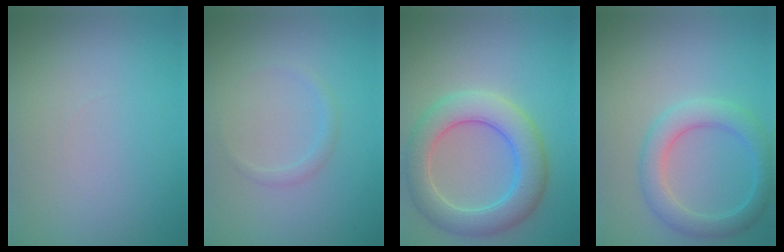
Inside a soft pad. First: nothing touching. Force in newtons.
{"total": 1.0, "press": 1.0, "slide": 0.0}
{"total": 6.1, "press": 6.1, "slide": 0.4}
{"total": 3.7, "press": 3.6, "slide": 0.3}